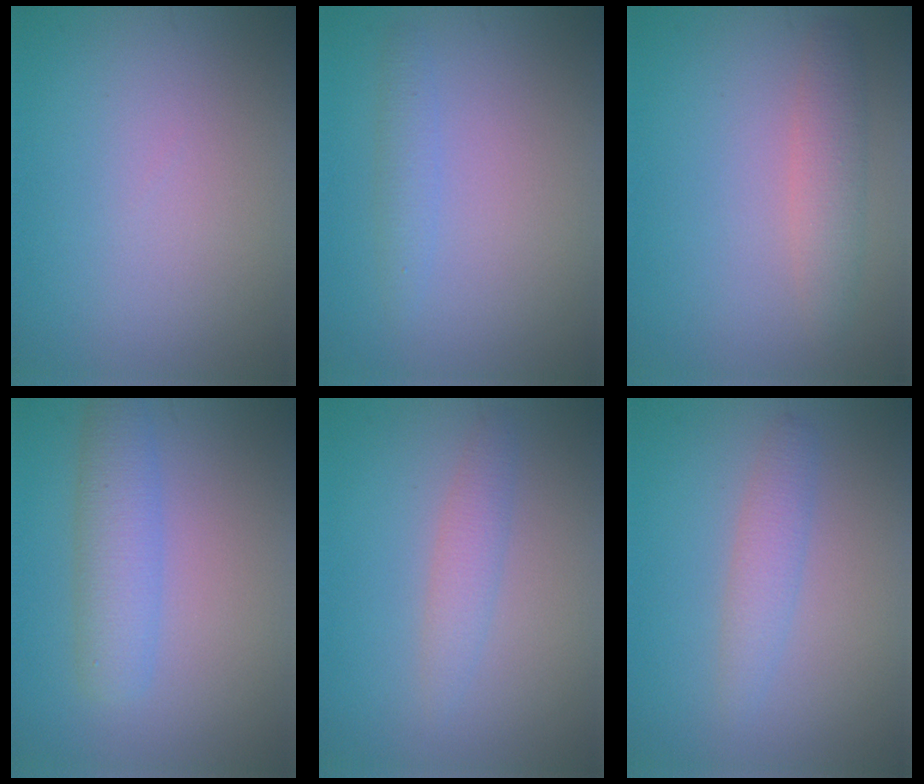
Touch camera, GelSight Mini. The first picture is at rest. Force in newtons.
{"total": 1.5, "press": 1.5, "slide": 0.1}
{"total": 2.5, "press": 2.5, "slide": 0.1}
{"total": 3.7, "press": 3.7, "slide": 0.1}
{"total": 2.0, "press": 2.0, "slide": 0.0}
{"total": 2.1, "press": 2.1, "slide": 0.2}